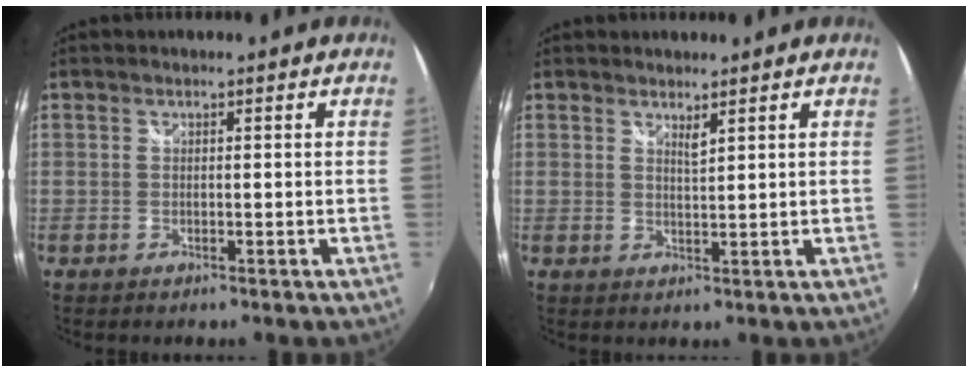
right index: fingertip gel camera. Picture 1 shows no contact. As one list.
[{"total": 1.6, "force": [1.3, 0.1, 0.9], "torque": [-0.017, -0.003, 0.021]}]